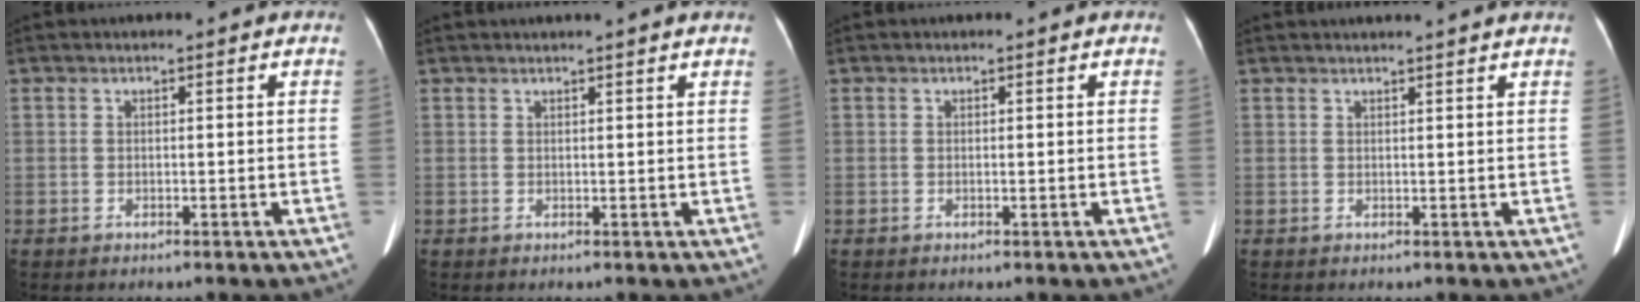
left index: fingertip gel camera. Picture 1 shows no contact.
{"total": 3.4, "force": [3.0, -0.6, 1.5], "torque": [-0.023, 0.016, 0.033]}
{"total": 0.0}
{"total": 4.8, "force": [4.4, -0.7, 1.7], "torque": [-0.022, 0.016, 0.045]}